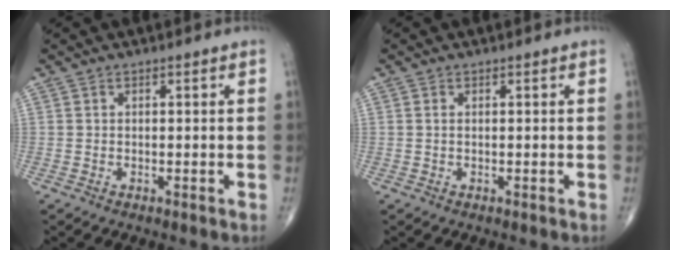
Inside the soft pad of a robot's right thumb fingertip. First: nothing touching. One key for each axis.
{"total": 0.5, "fx": 0.1, "fy": 0.2, "fz": 0.5, "tx": -0.012, "ty": 0.001, "tz": 0.002}